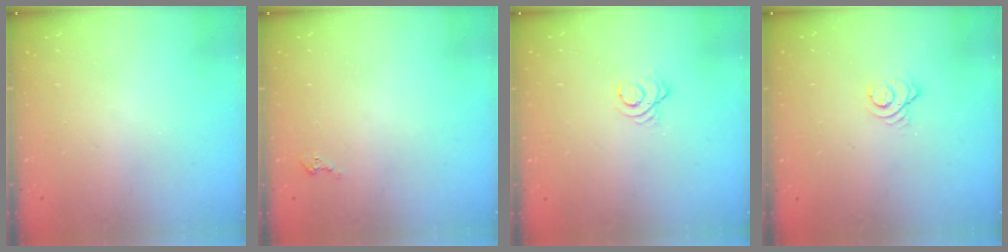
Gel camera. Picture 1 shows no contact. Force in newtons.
{"total": 1.6, "press": 1.6, "slide": 0.2}
{"total": 3.6, "press": 3.6, "slide": 0.4}
{"total": 3.0, "press": 3.0, "slide": 0.3}